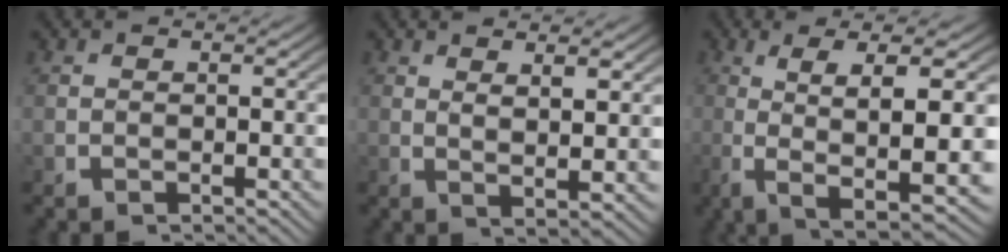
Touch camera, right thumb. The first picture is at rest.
{"total": 2.7, "force": [1.8, 0.3, 2.0], "torque": [-0.035, -0.007, 0.037]}
{"total": 9.2, "force": [-1.3, 2.9, 8.6], "torque": [-0.157, -0.022, -0.002]}